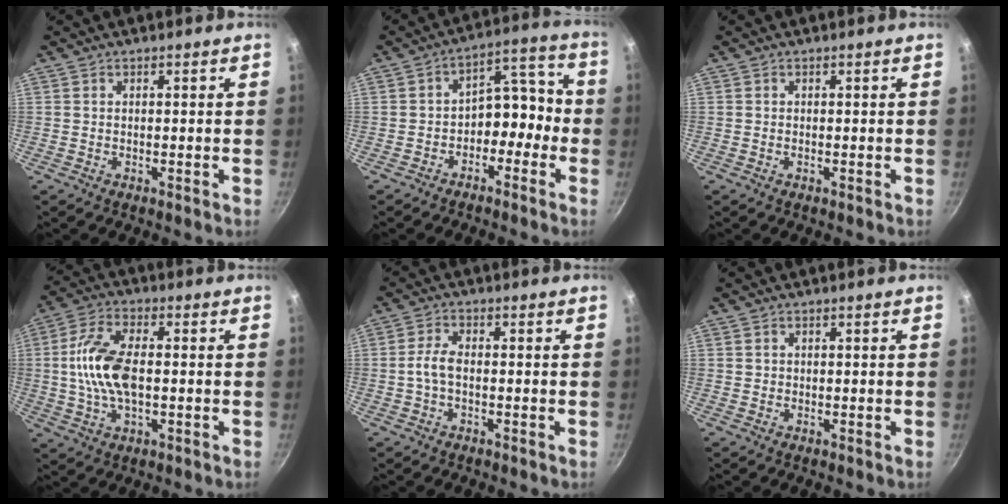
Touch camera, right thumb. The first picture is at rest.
{"total": 9.5, "force": [-2.9, 6.3, 6.5], "torque": [-0.052, 0.054, -0.055]}
{"total": 0.0}
{"total": 12.2, "force": [0.0, 6.0, 10.6], "torque": [-0.221, 0.013, -0.001]}
{"total": 3.6, "force": [-0.7, 1.8, 3.0], "torque": [-0.066, 0.011, -0.017]}
{"total": 0.0}